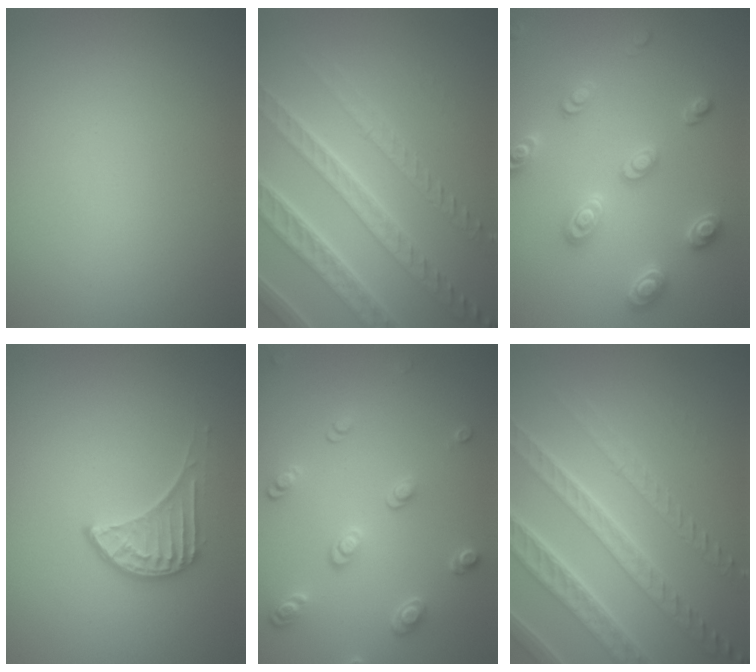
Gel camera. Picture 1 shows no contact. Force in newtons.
{"total": 8.1, "press": 5.5, "slide": 5.9}
{"total": 3.0, "press": 2.9, "slide": 0.6}
{"total": 2.0, "press": 1.5, "slide": 1.3}
{"total": 2.8, "press": 2.5, "slide": 1.1}
{"total": 8.1, "press": 5.5, "slide": 5.9}